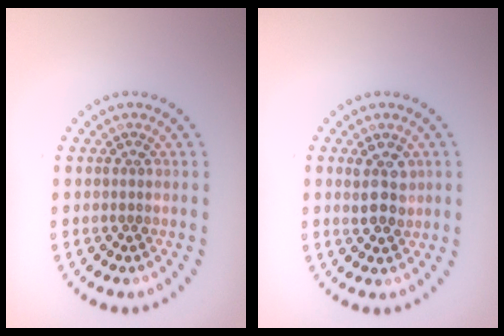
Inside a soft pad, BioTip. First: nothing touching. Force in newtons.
{"total": 2.7, "press": 2.5, "slide": 0.9}